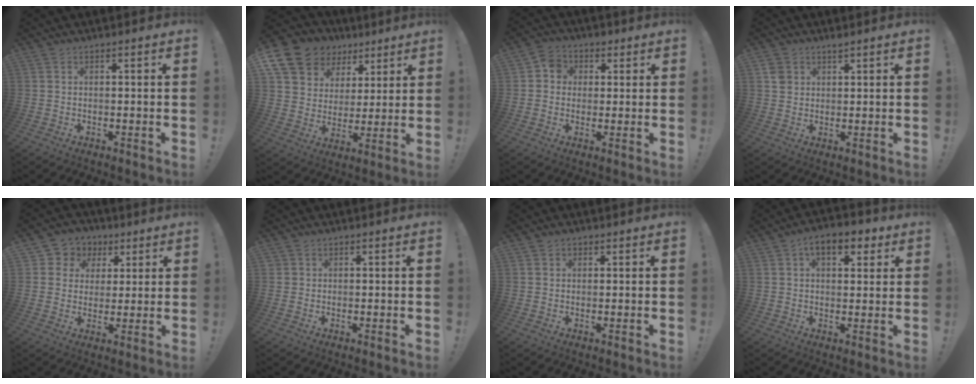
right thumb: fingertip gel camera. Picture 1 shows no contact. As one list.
[{"total": 14.1, "force": [8.8, 10.0, 4.7], "torque": [-0.079, -0.062, 0.177]}, {"total": 5.3, "force": [0.3, 5.0, 1.8], "torque": [-0.019, 0.007, 0.005]}, {"total": 2.9, "force": [1.9, 2.0, 0.8], "torque": [-0.005, -0.009, 0.034]}, {"total": 7.2, "force": [1.7, 6.8, 1.6], "torque": [-0.020, -0.010, 0.038]}, {"total": 1.4, "force": [0.4, 1.3, 0.2], "torque": [-0.005, 0.000, 0.009]}, {"total": 1.1, "force": [0.6, 0.9, 0.2], "torque": [0.000, 0.000, 0.010]}, {"total": 8.4, "force": [4.0, 4.6, 5.8], "torque": [-0.075, -0.005, 0.068]}]